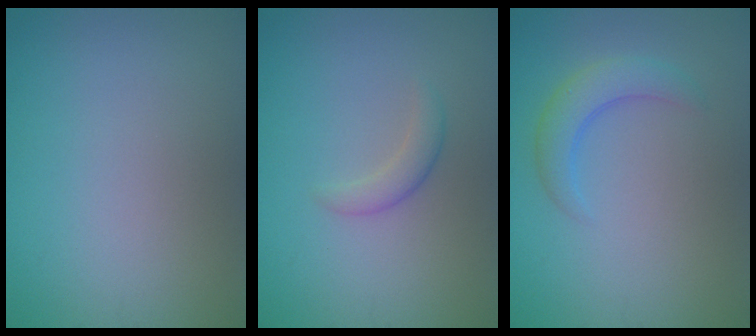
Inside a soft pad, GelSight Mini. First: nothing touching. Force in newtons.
{"total": 1.5, "press": 1.5, "slide": 0.0}
{"total": 2.7, "press": 2.7, "slide": 0.1}